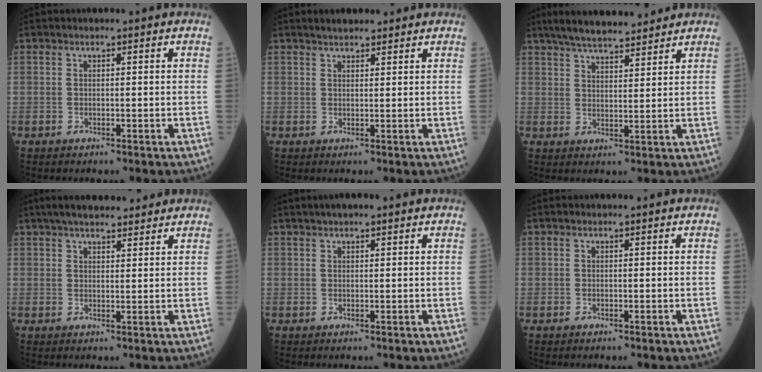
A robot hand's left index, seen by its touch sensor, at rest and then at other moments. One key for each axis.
{"total": 3.1, "fx": 2.6, "fy": 1.1, "fz": 1.2, "tx": -0.017, "ty": 0.019, "tz": 0.039}
{"total": 10.4, "fx": 9.0, "fy": 1.9, "fz": 4.9, "tx": -0.080, "ty": 0.020, "tz": 0.143}
{"total": 9.3, "fx": 7.9, "fy": 2.3, "fz": 4.4, "tx": -0.062, "ty": 0.030, "tz": 0.116}
{"total": 2.6, "fx": 1.9, "fy": 0.7, "fz": 1.7, "tx": -0.027, "ty": 0.016, "tz": 0.029}
{"total": 0.0}